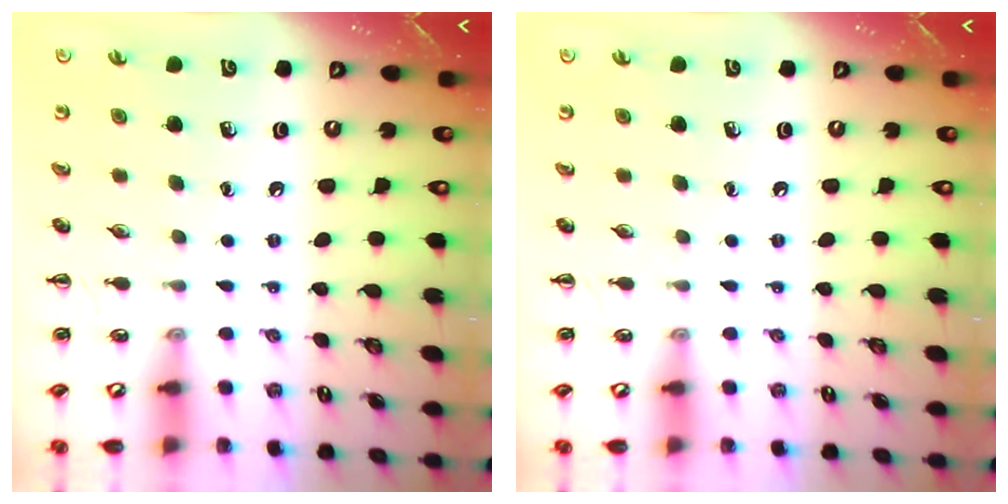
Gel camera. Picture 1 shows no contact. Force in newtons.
{"total": 0.0}